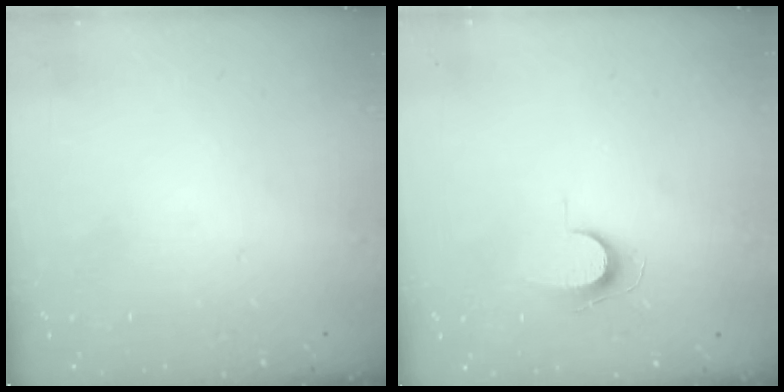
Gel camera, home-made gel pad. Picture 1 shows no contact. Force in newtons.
{"total": 5.9, "press": 5.9, "slide": 0.6}